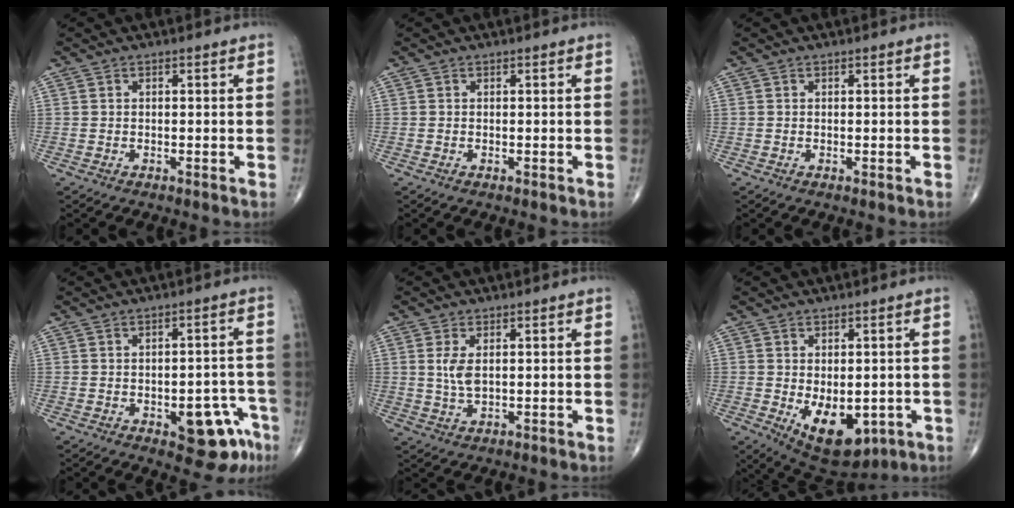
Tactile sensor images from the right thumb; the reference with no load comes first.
{"total": 0.0}
{"total": 0.0}
{"total": 10.0, "force": [-4.5, 4.7, 7.6], "torque": [-0.057, 0.030, -0.047]}
{"total": 3.9, "force": [0.8, 1.9, 3.3], "torque": [-0.071, -0.006, 0.022]}
{"total": 12.0, "force": [-3.0, 7.0, 9.3], "torque": [-0.113, -0.011, -0.022]}